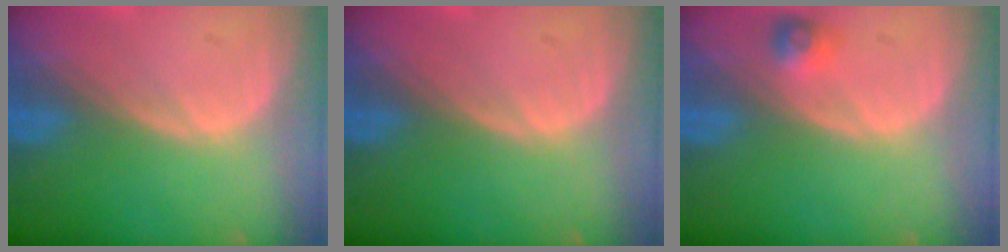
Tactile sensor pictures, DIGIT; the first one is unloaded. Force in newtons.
{"total": 0.0}
{"total": 2.5, "press": 2.3, "slide": 1.0}